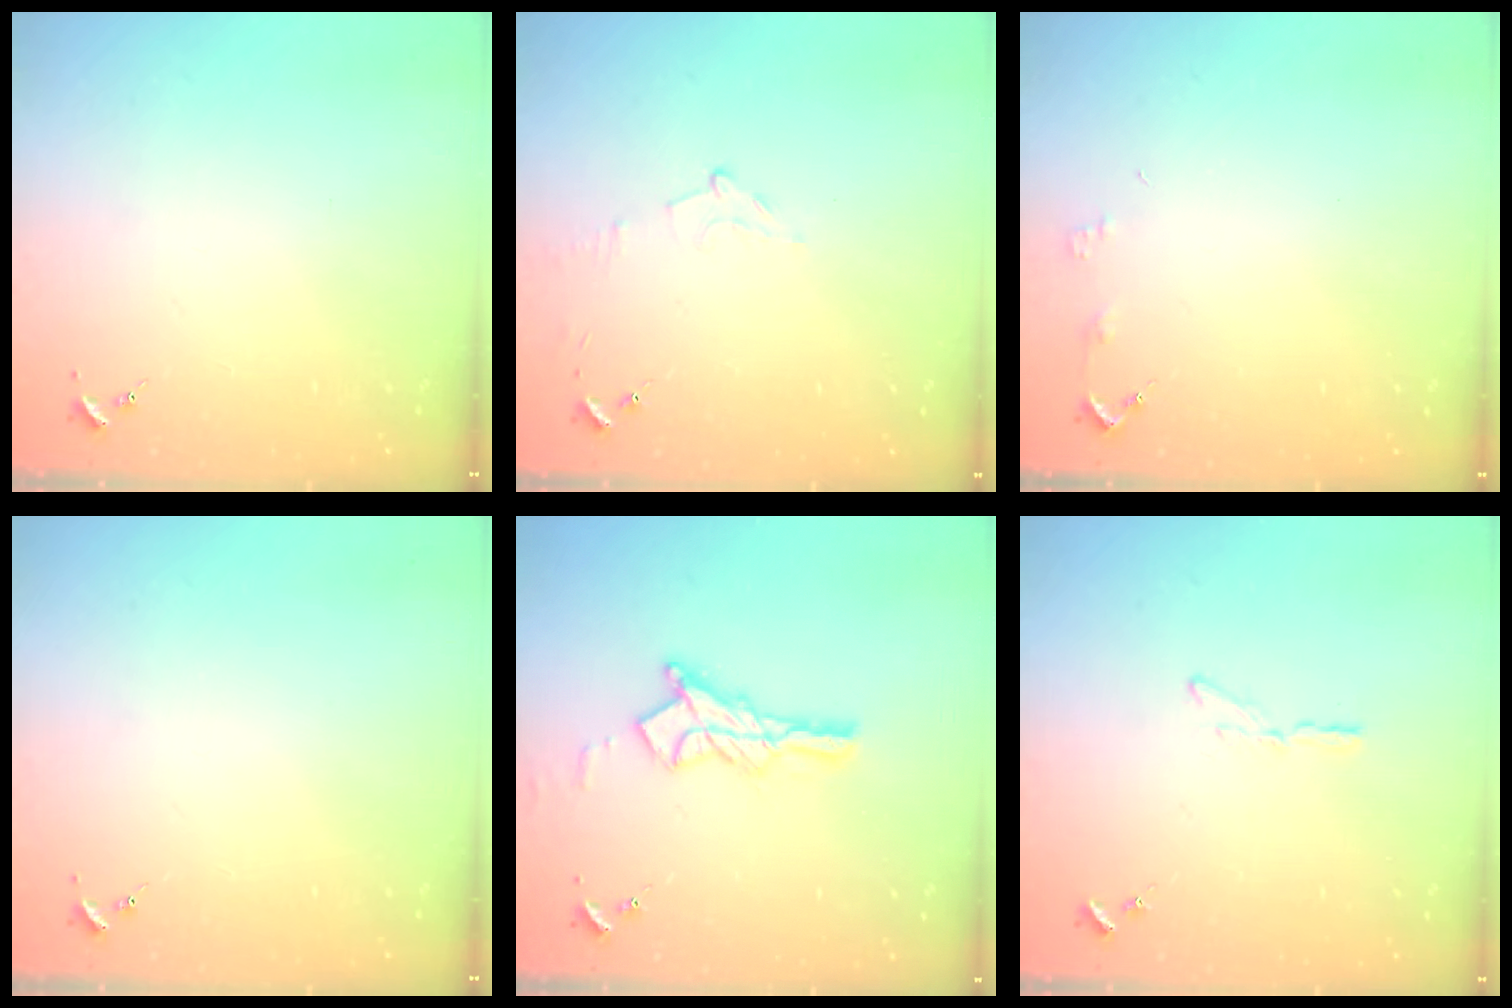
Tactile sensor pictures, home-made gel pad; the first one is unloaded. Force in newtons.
{"total": 5.7, "press": 5.7, "slide": 0.8}
{"total": 2.9, "press": 2.9, "slide": 0.2}
{"total": 0.0}
{"total": 12.9, "press": 12.8, "slide": 1.0}
{"total": 3.7, "press": 3.7, "slide": 0.4}